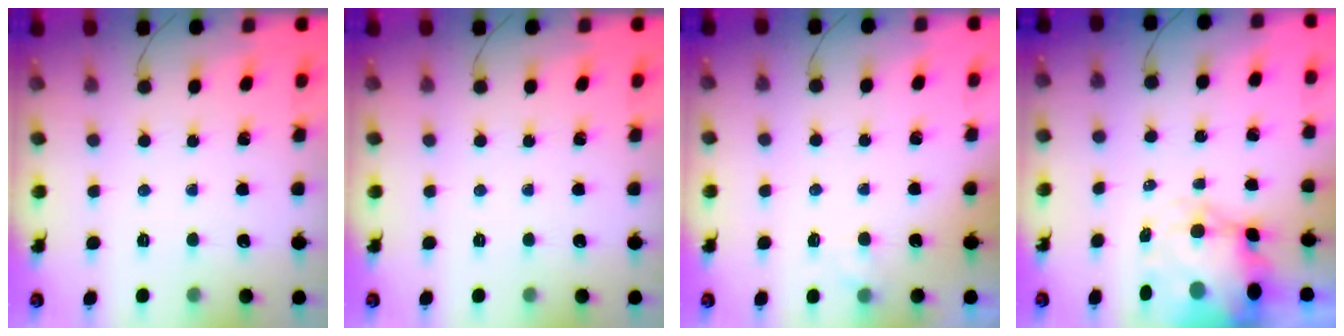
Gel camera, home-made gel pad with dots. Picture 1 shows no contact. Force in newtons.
{"total": 0.0}
{"total": 1.9, "press": 1.4, "slide": 1.2}
{"total": 8.3, "press": 7.9, "slide": 2.4}